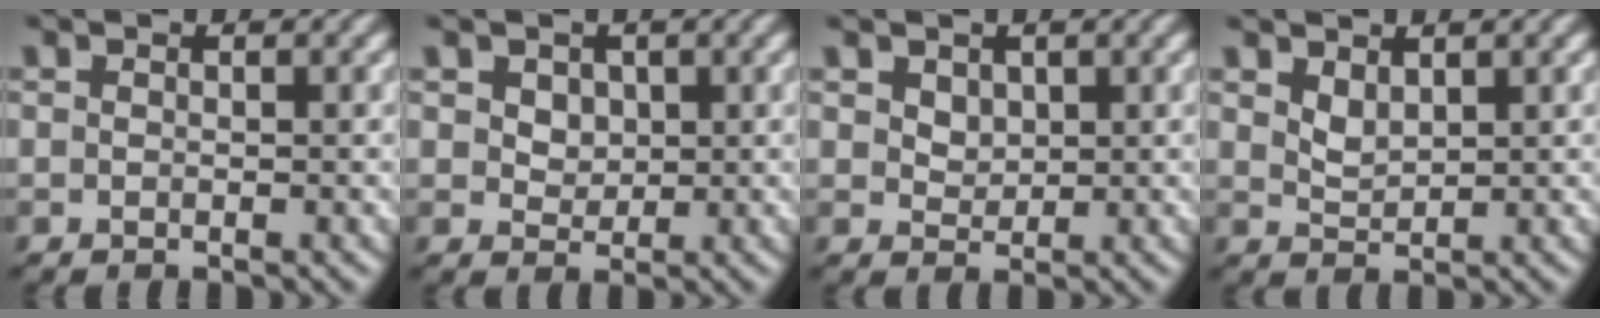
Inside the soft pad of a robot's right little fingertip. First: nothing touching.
{"total": 2.3, "force": [1.2, 1.6, 1.2], "torque": [-0.022, -0.015, 0.035]}
{"total": 1.7, "force": [1.3, 0.7, 0.8], "torque": [-0.011, -0.011, 0.039]}
{"total": 1.5, "force": [1.2, 0.0, 0.8], "torque": [-0.012, -0.009, 0.033]}